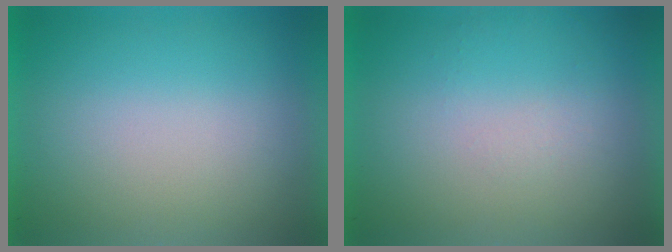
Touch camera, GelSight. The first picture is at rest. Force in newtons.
{"total": 1.0}